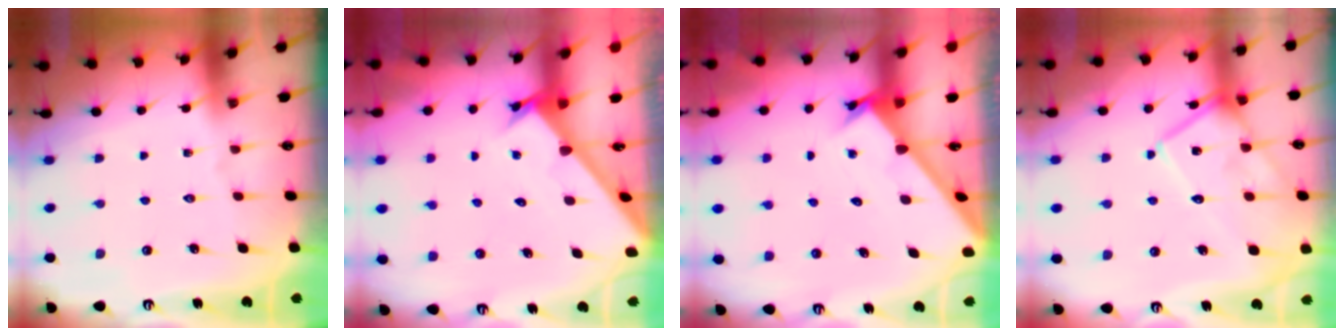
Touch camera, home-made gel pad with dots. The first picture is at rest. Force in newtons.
{"total": 2.6, "press": 2.6, "slide": 0.3}
{"total": 2.1, "press": 2.1, "slide": 0.1}
{"total": 15.2, "press": 15.2, "slide": 1.1}